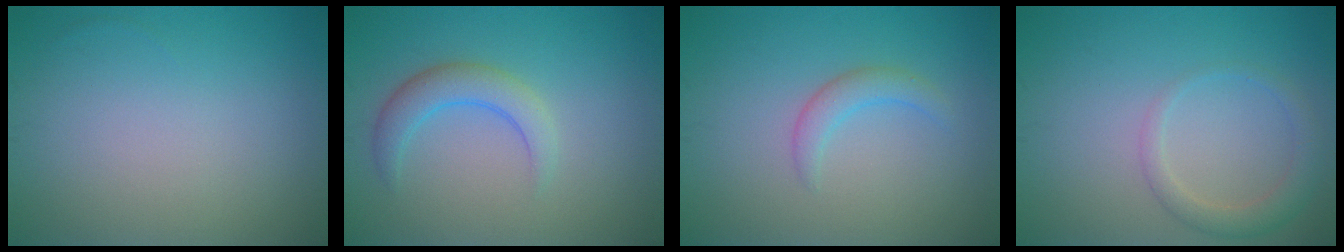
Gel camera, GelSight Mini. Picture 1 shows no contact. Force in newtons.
{"total": 3.0, "press": 2.9, "slide": 0.2}
{"total": 1.9, "press": 1.8, "slide": 0.3}
{"total": 2.3, "press": 2.3, "slide": 0.2}